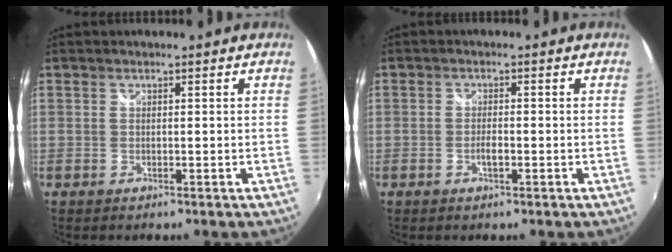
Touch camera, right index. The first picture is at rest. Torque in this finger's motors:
{"motor_torque": [0.02, -0.01, 0.04, 0.01]}